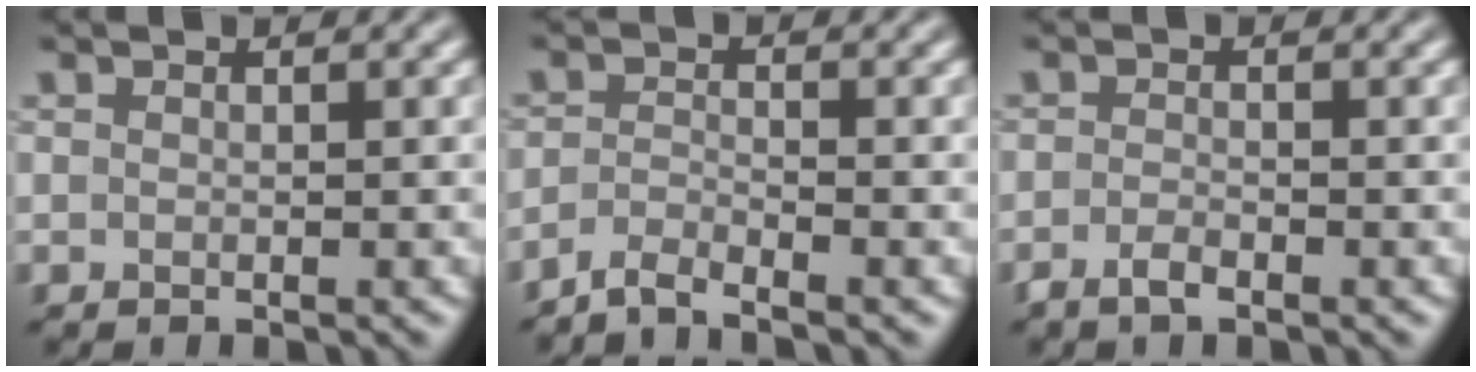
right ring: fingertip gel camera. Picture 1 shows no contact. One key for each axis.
{"total": 2.2, "fx": -2.0, "fy": 0.0, "fz": 0.8, "tx": -0.020, "ty": 0.002, "tz": -0.051}
{"total": 1.3, "fx": -0.9, "fy": 0.3, "fz": 0.9, "tx": -0.025, "ty": 0.003, "tz": -0.024}